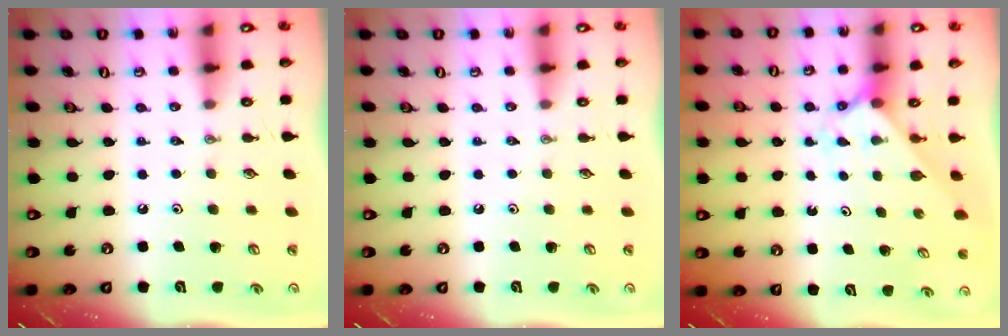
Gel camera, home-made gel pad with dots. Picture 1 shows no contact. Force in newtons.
{"total": 0.0}
{"total": 2.3, "press": 2.3, "slide": 0.1}